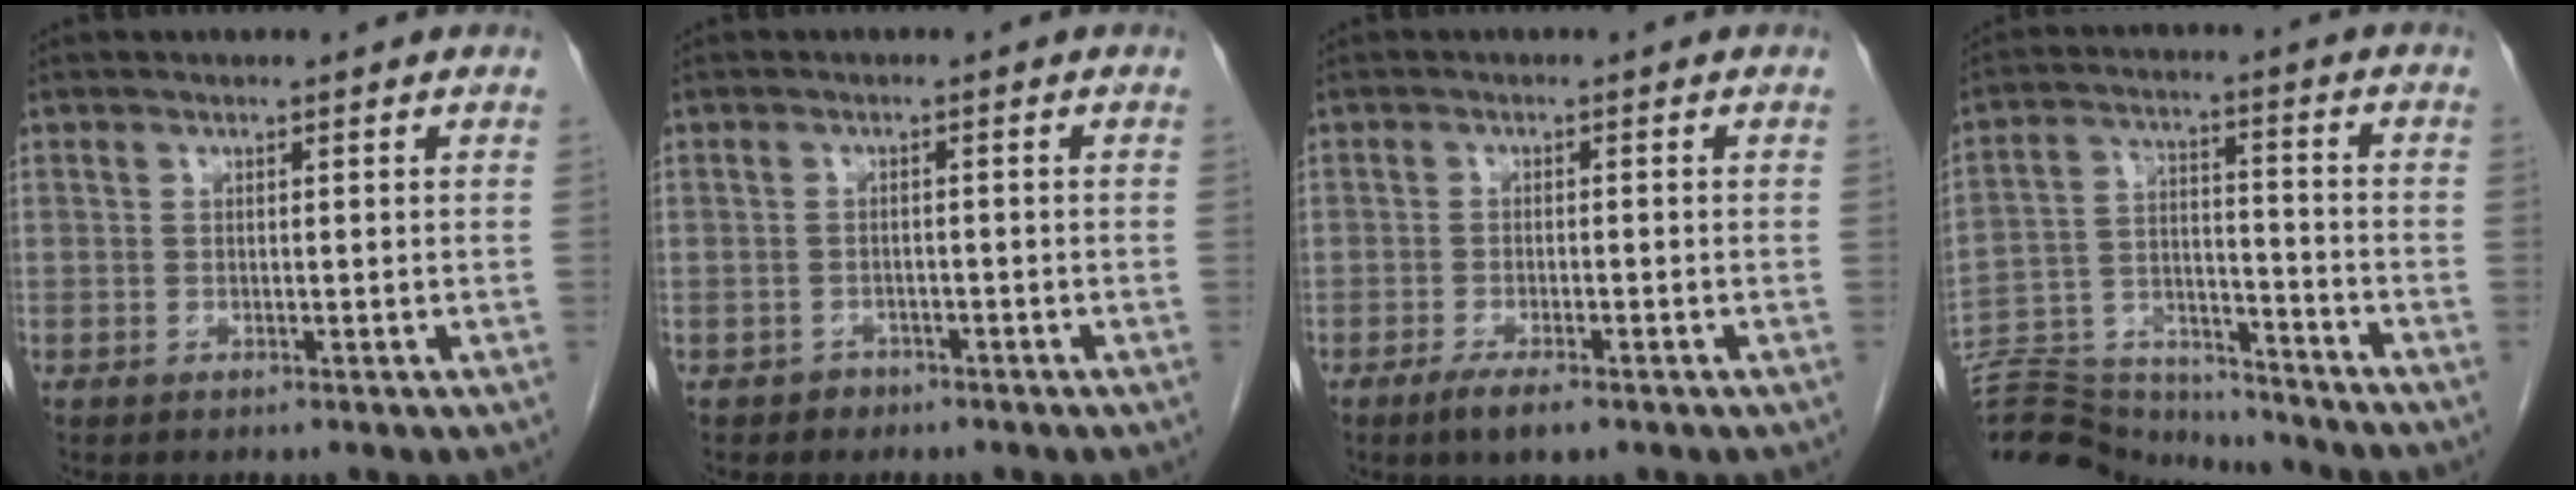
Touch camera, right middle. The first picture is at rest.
{"total": 1.5, "force": [-1.1, 1.1, -0.1], "torque": [-0.004, 0.004, -0.018]}
{"total": 3.9, "force": [-2.5, 0.7, 2.9], "torque": [-0.057, -0.008, -0.041]}
{"total": 21.9, "force": [-20.8, 3.8, 5.9], "torque": [-0.160, -0.003, -0.333]}